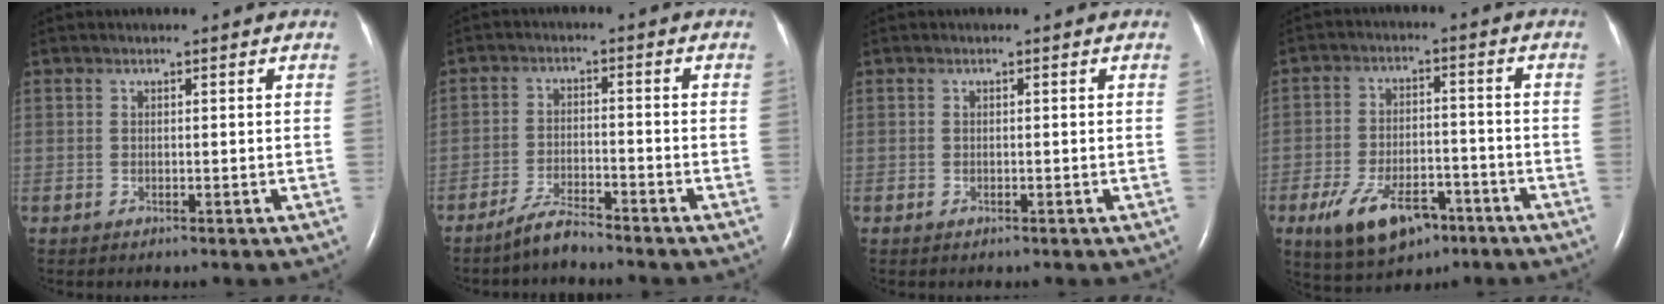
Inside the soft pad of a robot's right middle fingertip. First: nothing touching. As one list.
[{"total": 3.9, "force": [-3.7, 0.1, 1.4], "torque": [-0.033, -0.011, -0.071]}, {"total": 0.0}, {"total": 10.8, "force": [-6.1, 5.2, 7.3], "torque": [-0.135, -0.002, -0.095]}]